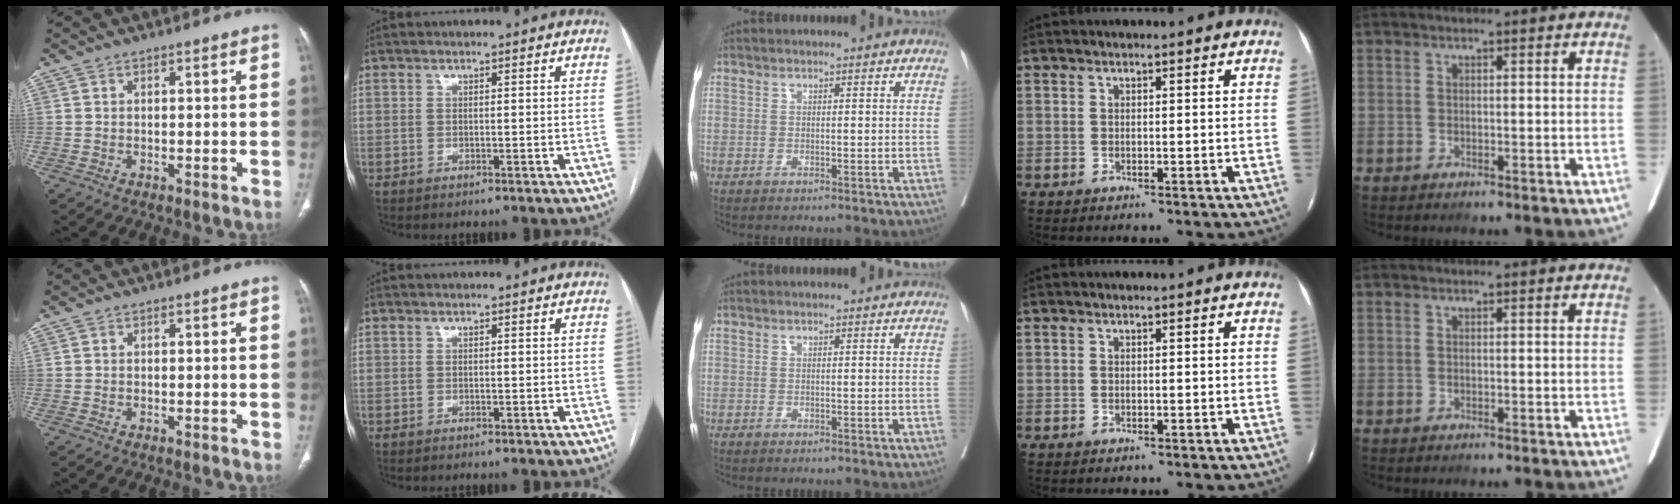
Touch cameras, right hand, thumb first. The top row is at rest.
{}